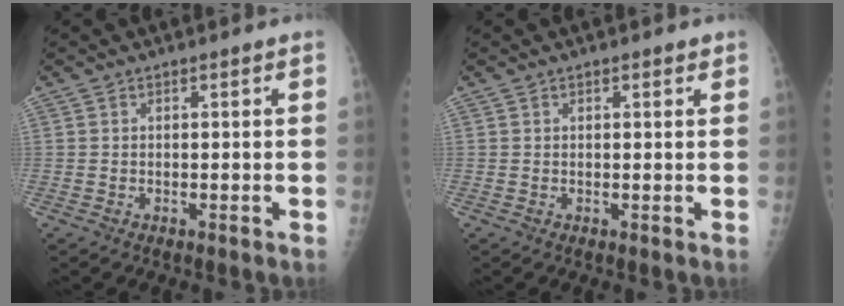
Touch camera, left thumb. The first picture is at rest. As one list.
[{"total": 1.1, "force": [0.6, 0.5, 0.8], "torque": [-0.007, 0.000, 0.007]}]